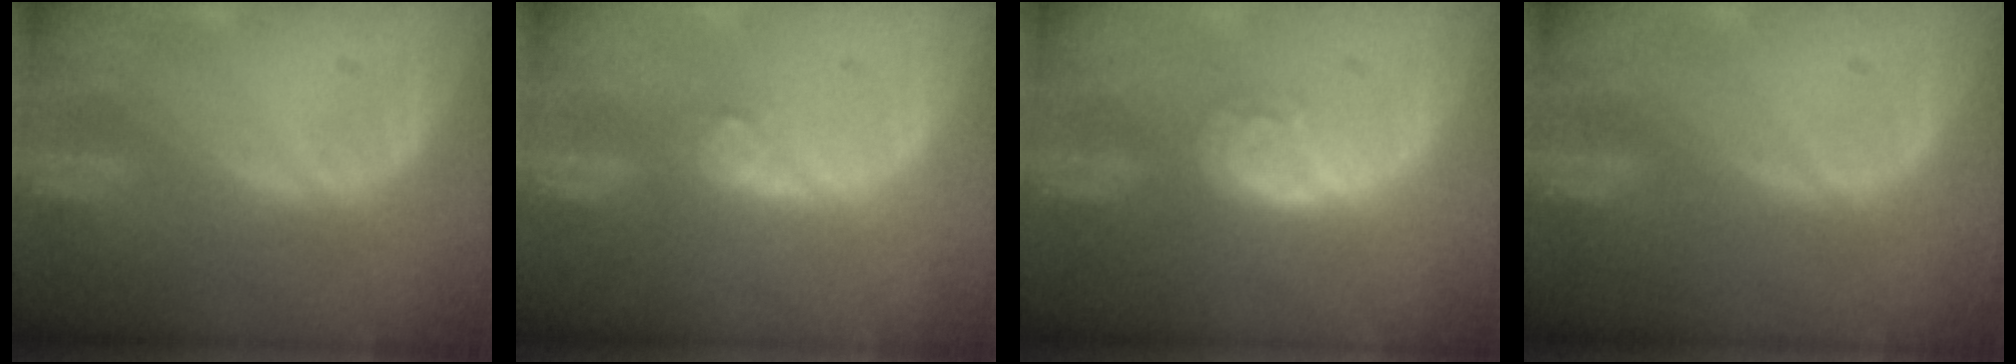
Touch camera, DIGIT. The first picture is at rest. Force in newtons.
{"total": 2.6, "press": 2.6, "slide": 0.3}
{"total": 4.4, "press": 3.9, "slide": 2.0}
{"total": 0.0}